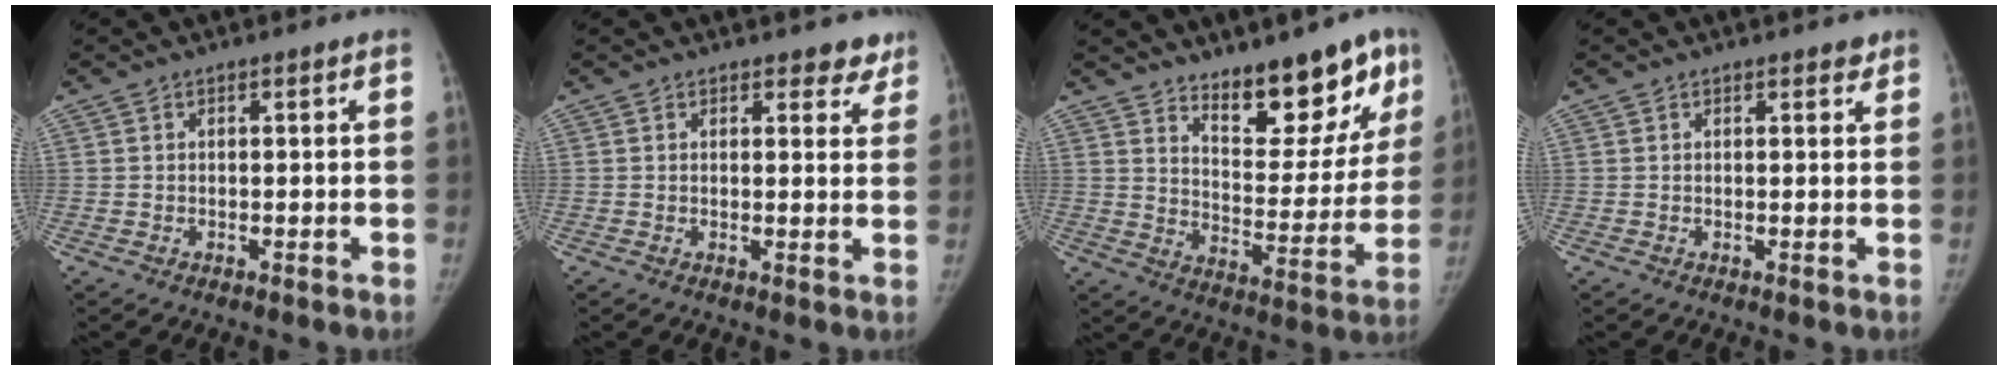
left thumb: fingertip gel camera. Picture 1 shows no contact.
{"total": 4.1, "force": [3.3, 2.1, 1.1], "torque": [0.023, -0.018, 0.031]}
{"total": 16.0, "force": [11.2, 6.2, 9.6], "torque": [-0.068, -0.086, 0.170]}
{"total": 1.4, "force": [1.1, 0.7, 0.6], "torque": [0.004, -0.006, 0.010]}